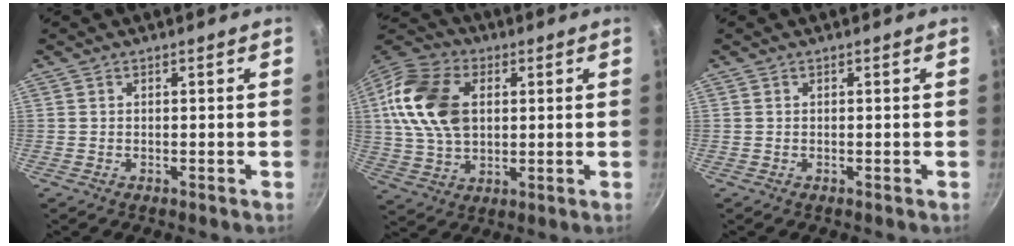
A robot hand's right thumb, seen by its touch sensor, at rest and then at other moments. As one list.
[{"total": 17.4, "force": [3.1, 11.8, 12.4], "torque": [-0.223, 0.010, 0.052]}, {"total": 0.0}]